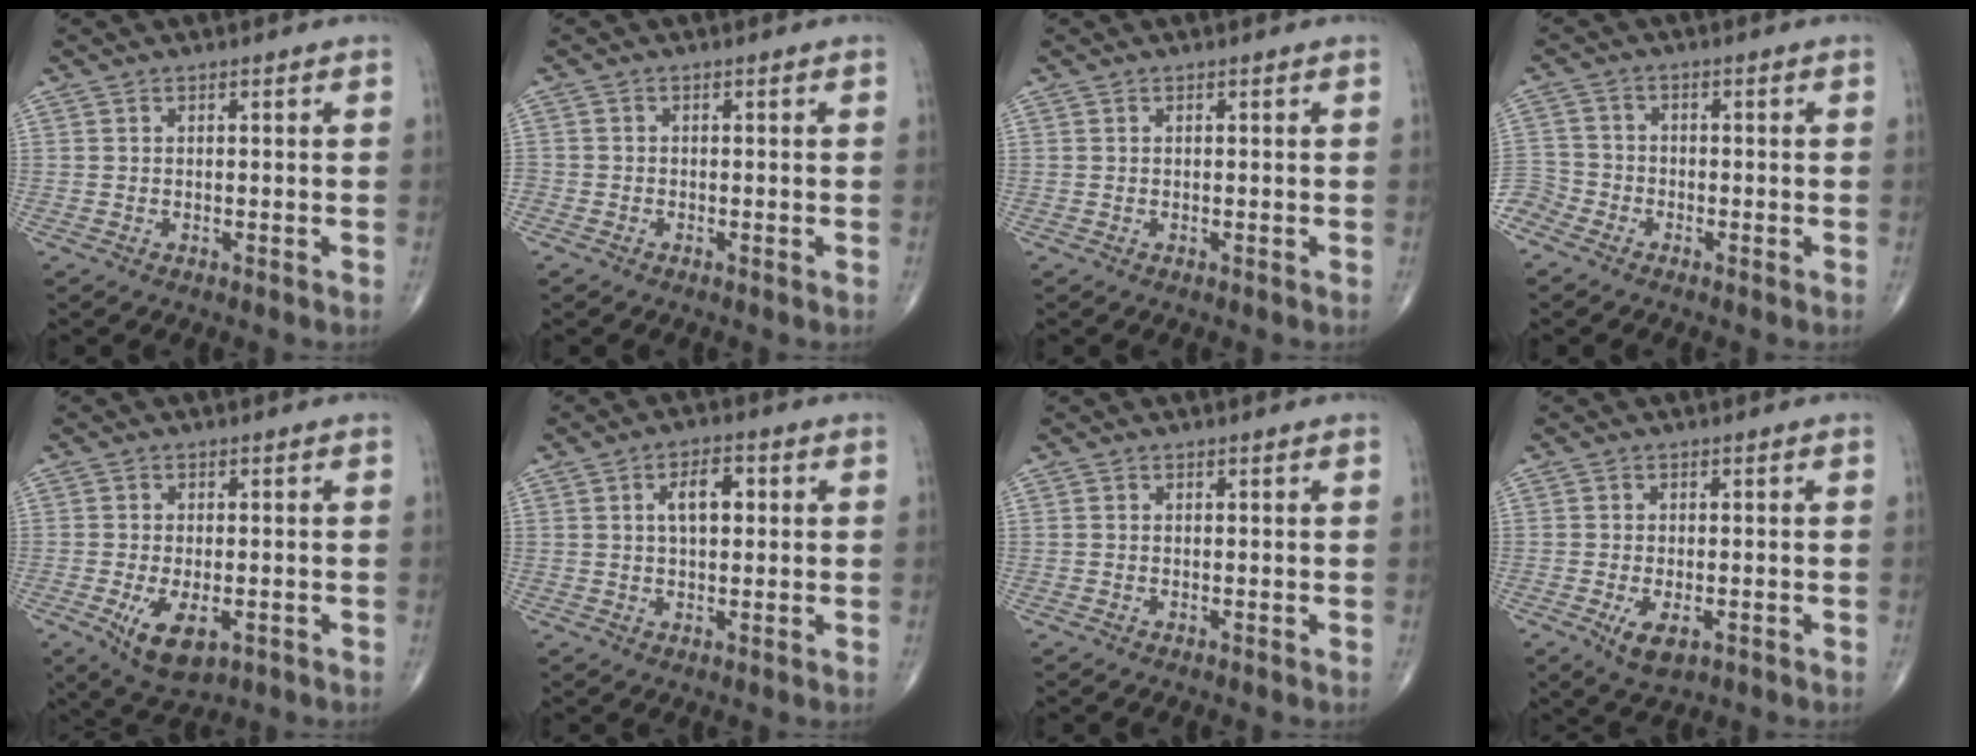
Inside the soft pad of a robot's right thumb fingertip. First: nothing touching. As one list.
[{"total": 1.1, "force": [-0.7, 0.8, 0.2], "torque": [-0.003, 0.002, -0.020]}, {"total": 0.0}, {"total": 5.3, "force": [-3.8, 3.5, 1.0], "torque": [-0.021, 0.009, -0.086]}, {"total": 7.7, "force": [-2.6, 3.8, 6.2], "torque": [-0.107, -0.009, -0.034]}, {"total": 5.6, "force": [1.2, 2.9, 4.6], "torque": [-0.067, 0.008, 0.016]}, {"total": 0.0}, {"total": 4.8, "force": [-1.8, 2.3, 3.8], "torque": [-0.066, -0.007, -0.025]}]